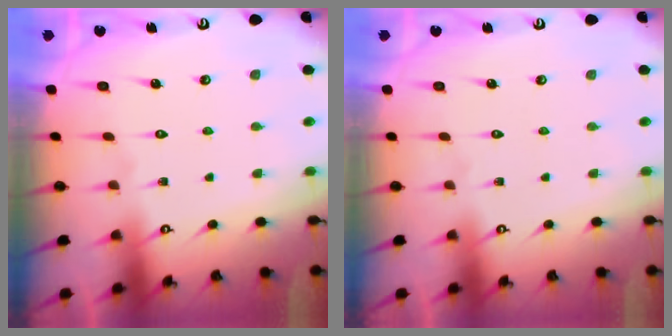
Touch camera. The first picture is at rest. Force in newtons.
{"total": 0.0}